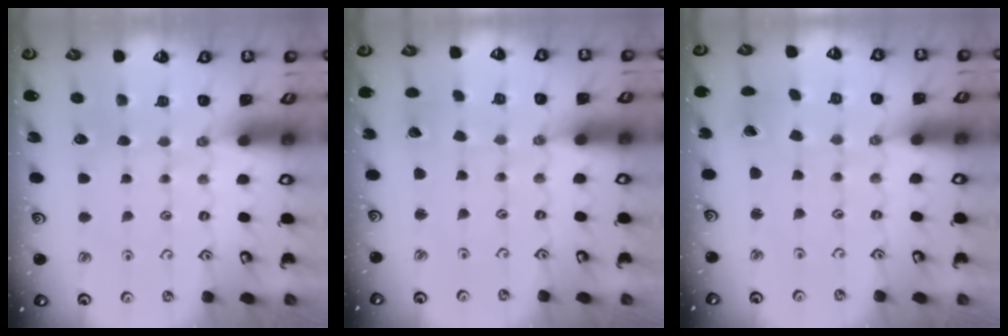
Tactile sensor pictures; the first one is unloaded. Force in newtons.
{"total": 1.5, "press": 1.5, "slide": 0.0}
{"total": 0.9, "press": 0.9, "slide": 0.0}